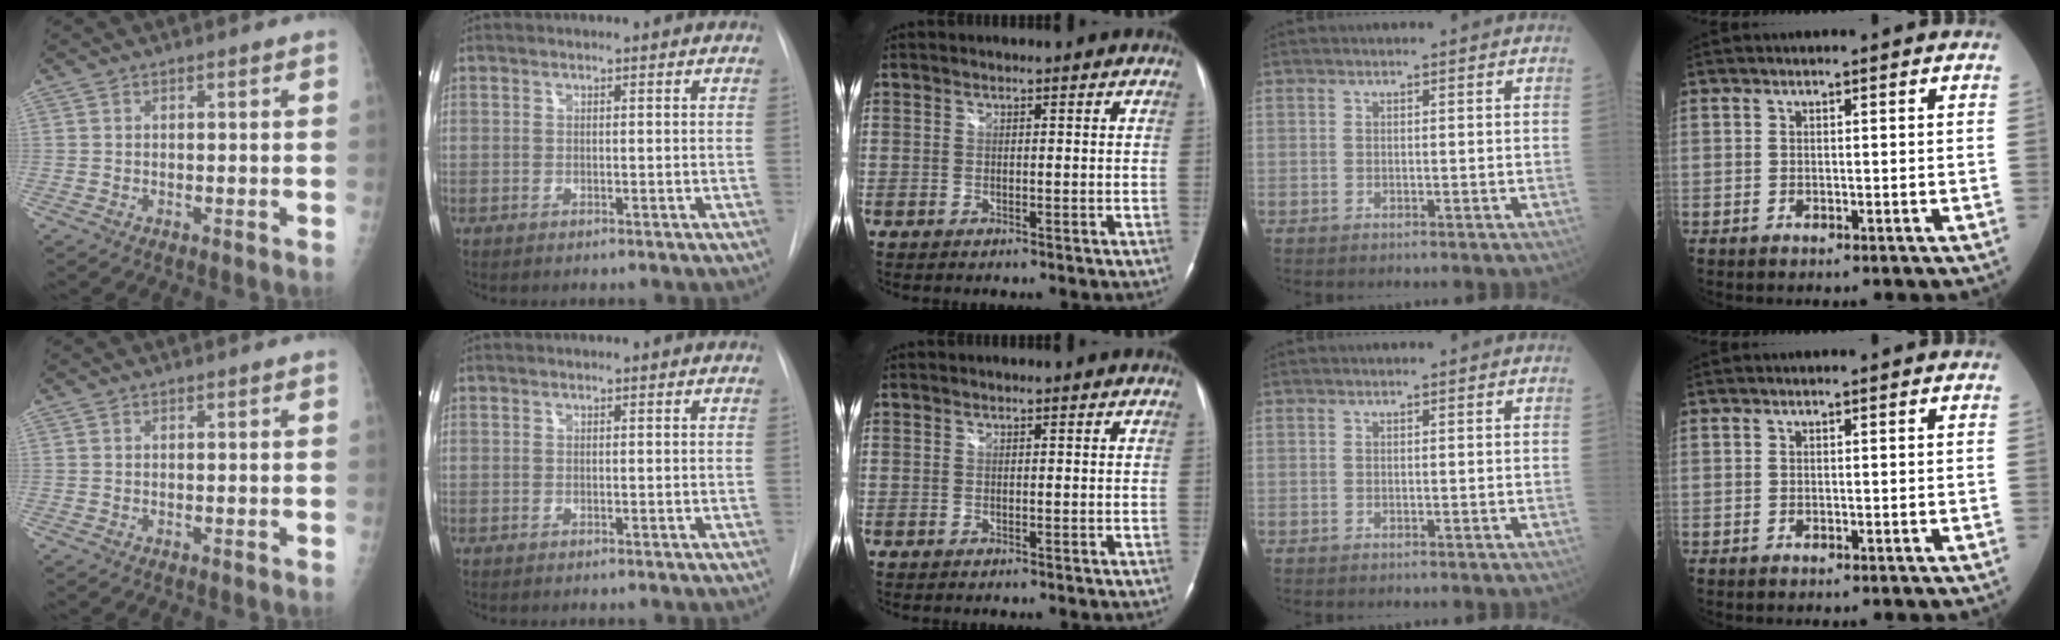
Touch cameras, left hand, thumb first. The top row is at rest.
{}